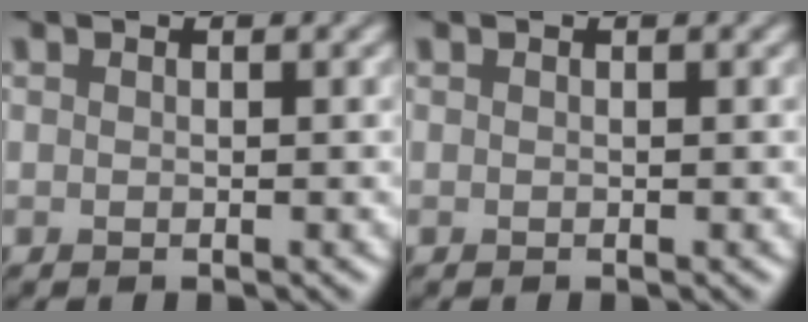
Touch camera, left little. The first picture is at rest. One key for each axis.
{"total": 0.0}